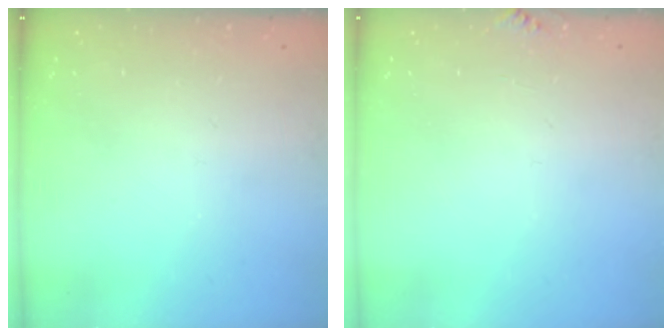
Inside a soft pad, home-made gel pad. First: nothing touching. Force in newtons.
{"total": 3.7, "press": 3.7, "slide": 0.4}